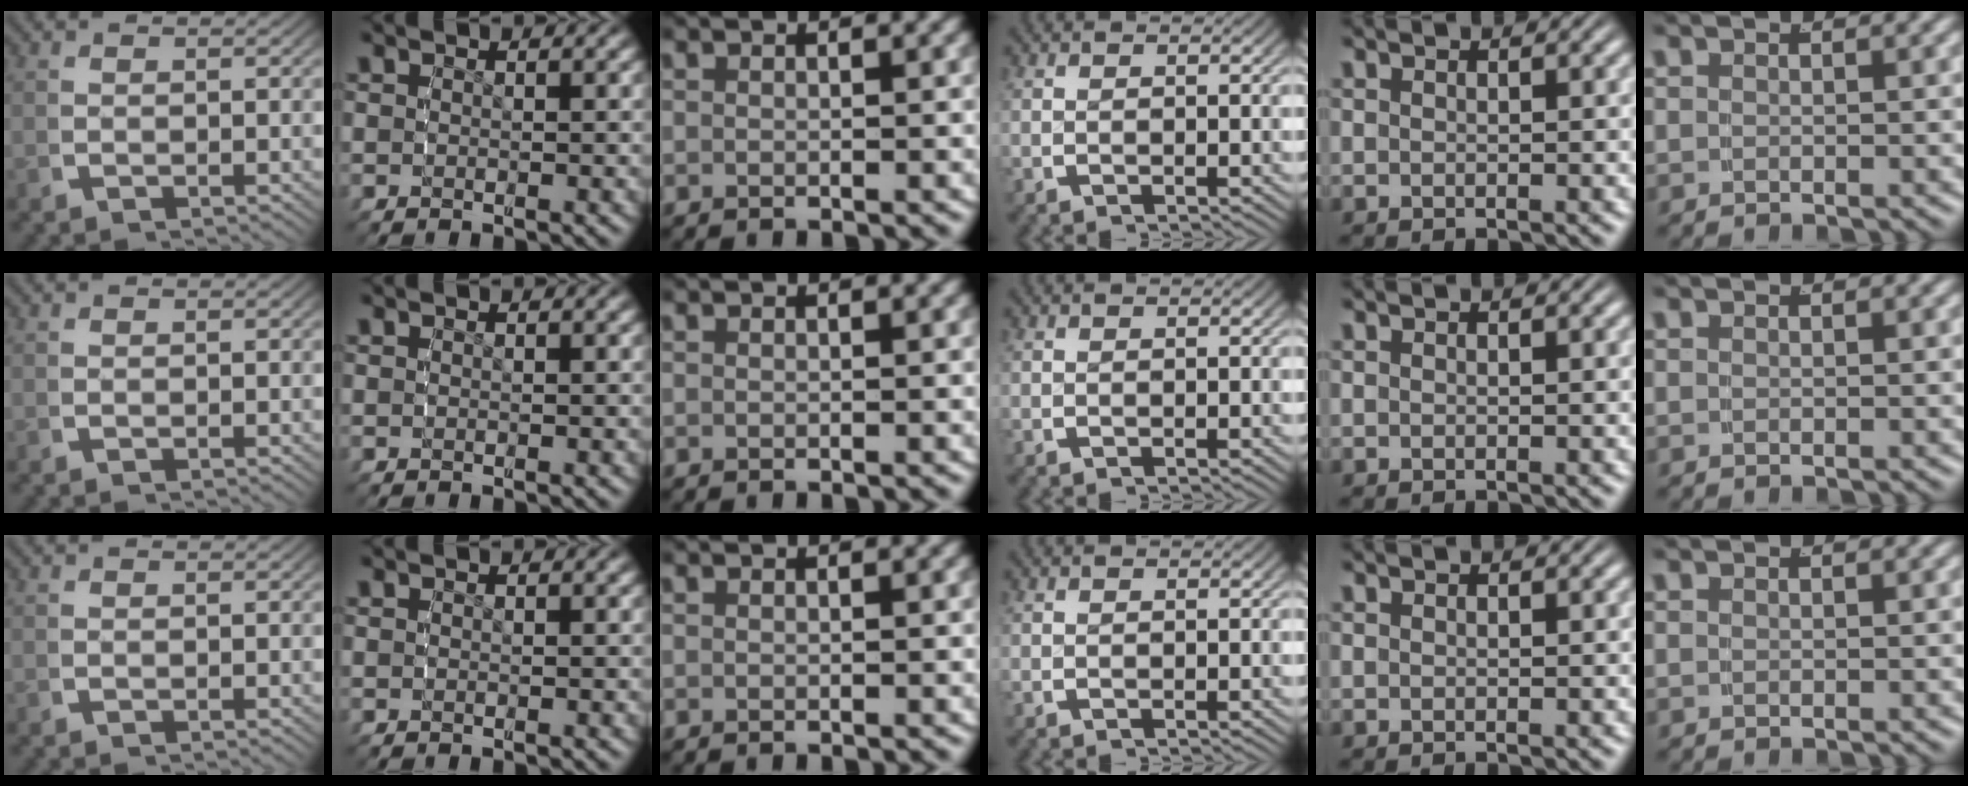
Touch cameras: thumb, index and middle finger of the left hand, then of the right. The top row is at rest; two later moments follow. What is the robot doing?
{"motion": "reach", "object": "coat"}